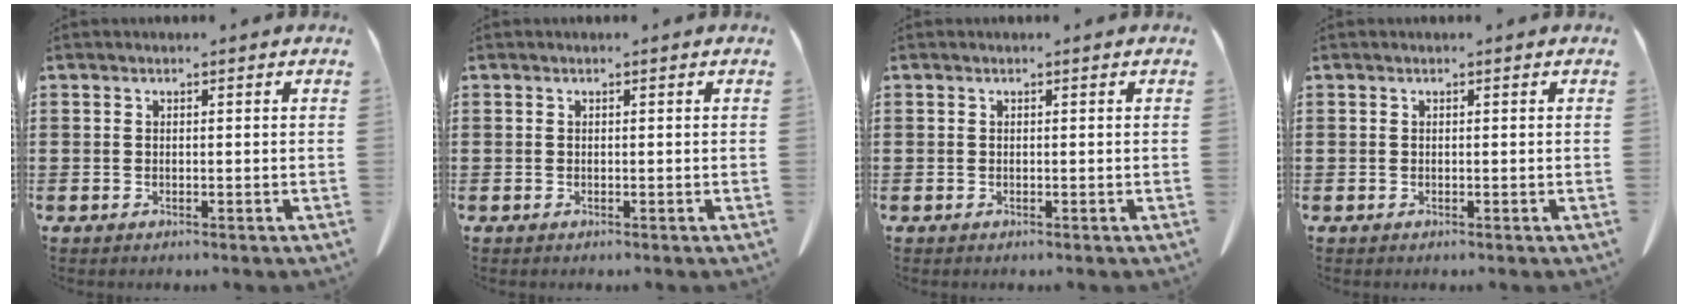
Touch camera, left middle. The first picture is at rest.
{"total": 0.0}
{"total": 0.0}
{"total": 0.0}